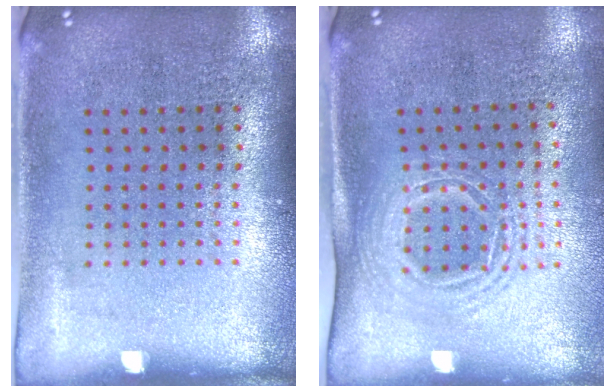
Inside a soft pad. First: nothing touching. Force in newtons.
{"total": 1.6, "press": 1.3, "slide": 1.0}